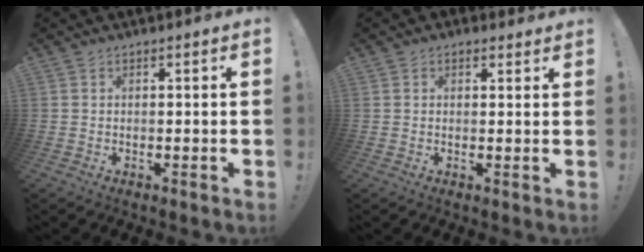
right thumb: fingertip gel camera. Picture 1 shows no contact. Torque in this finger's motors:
{"motor_torque": [0.94, 1.50, 1.07, 1.16, 0.04]}